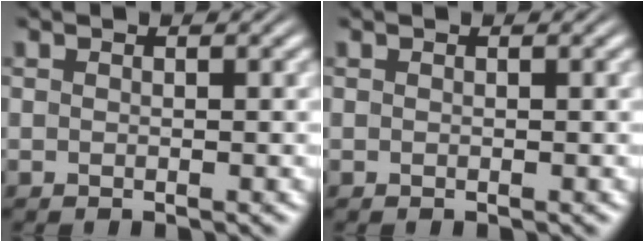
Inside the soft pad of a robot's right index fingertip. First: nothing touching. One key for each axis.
{"total": 0.0}